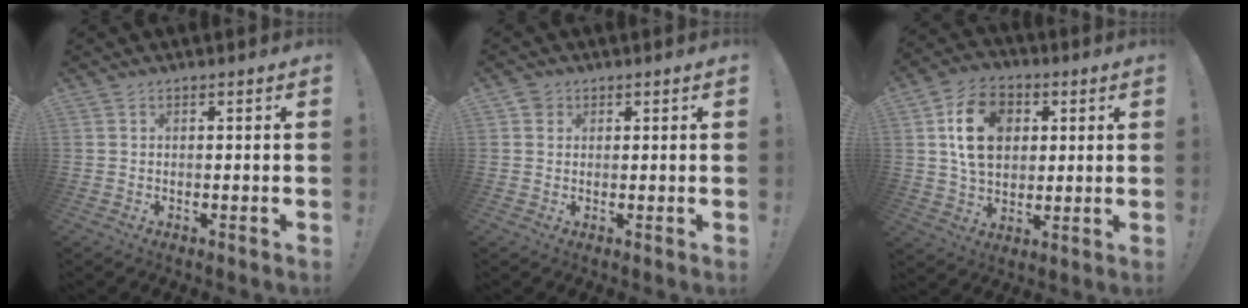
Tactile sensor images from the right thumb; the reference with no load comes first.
{"total": 2.5, "force": [1.3, 2.1, 0.6], "torque": [-0.011, -0.001, 0.025]}
{"total": 16.1, "force": [4.2, 12.2, 9.7], "torque": [-0.146, -0.004, 0.078]}